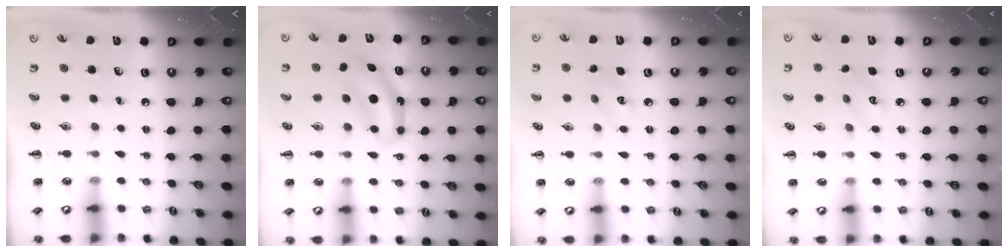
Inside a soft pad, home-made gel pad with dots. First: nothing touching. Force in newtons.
{"total": 6.9, "press": 6.9, "slide": 0.2}
{"total": 3.5, "press": 3.4, "slide": 0.9}
{"total": 2.9, "press": 2.8, "slide": 0.8}